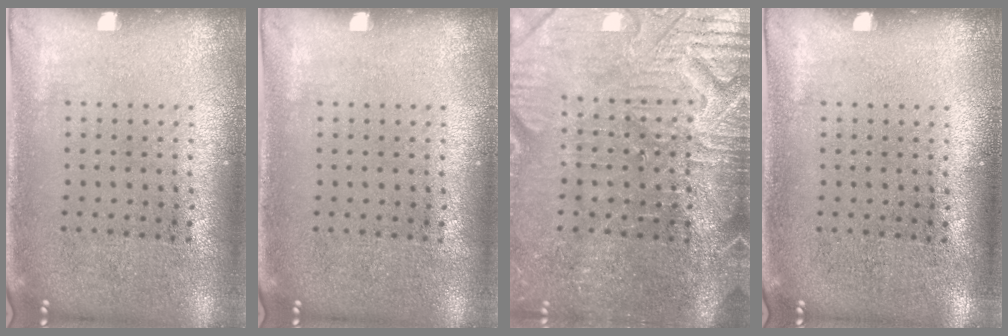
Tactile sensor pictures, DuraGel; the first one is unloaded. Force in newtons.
{"total": 0.0}
{"total": 4.3, "press": 4.0, "slide": 1.6}
{"total": 0.0}